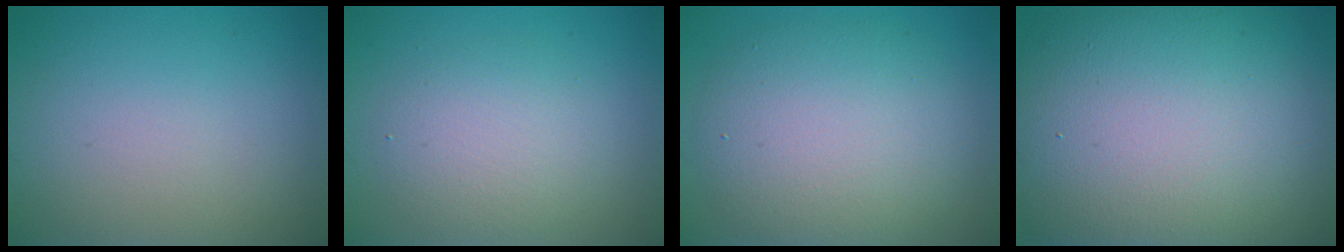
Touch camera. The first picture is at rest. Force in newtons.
{"total": 3.8, "press": 3.8, "slide": 0.1}
{"total": 7.4, "press": 7.4, "slide": 0.3}
{"total": 17.9, "press": 17.9, "slide": 0.9}